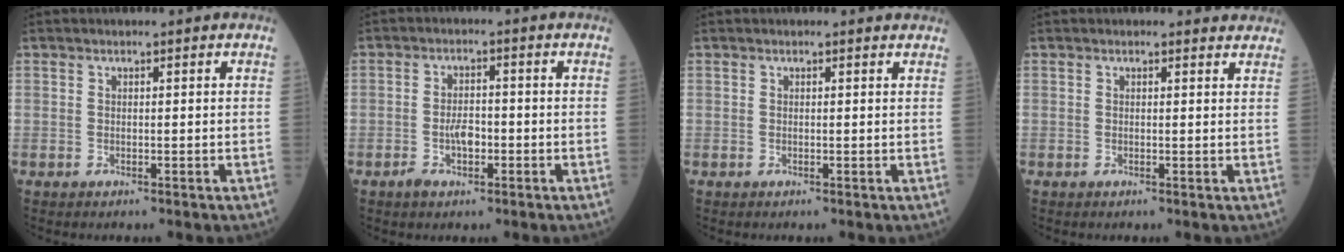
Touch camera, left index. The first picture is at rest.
{"total": 3.7, "force": [-1.4, 1.8, 2.9], "torque": [-0.058, 0.004, -0.024]}
{"total": 0.8, "force": [0.8, 0.1, -0.1], "torque": [-0.005, -0.007, -0.001]}
{"total": 2.2, "force": [2.1, 0.6, 0.0], "torque": [0.000, -0.006, 0.005]}